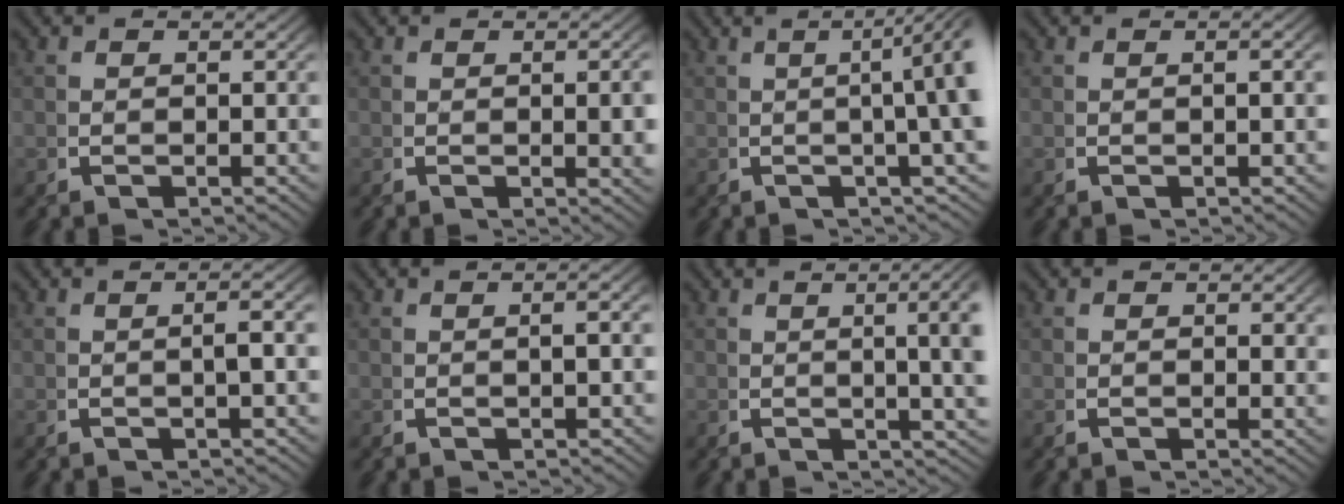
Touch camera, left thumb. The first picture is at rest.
{"total": 2.3, "force": [0.2, 0.5, 2.2], "torque": [-0.031, -0.003, 0.005]}
{"total": 8.9, "force": [1.8, 3.4, 8.0], "torque": [-0.090, 0.028, 0.008]}
{"total": 1.0, "force": [0.1, 0.0, 0.9], "torque": [-0.019, 0.003, 0.003]}
{"total": 2.1, "force": [0.1, 0.0, 2.1], "torque": [-0.040, 0.005, 0.003]}
{"total": 1.6, "force": [0.2, 0.0, 1.6], "torque": [-0.031, 0.004, 0.005]}
{"total": 7.7, "force": [1.7, 2.8, 6.9], "torque": [-0.070, 0.022, 0.012]}
{"total": 0.7, "force": [0.5, 0.3, 0.4], "torque": [-0.009, -0.006, 0.007]}